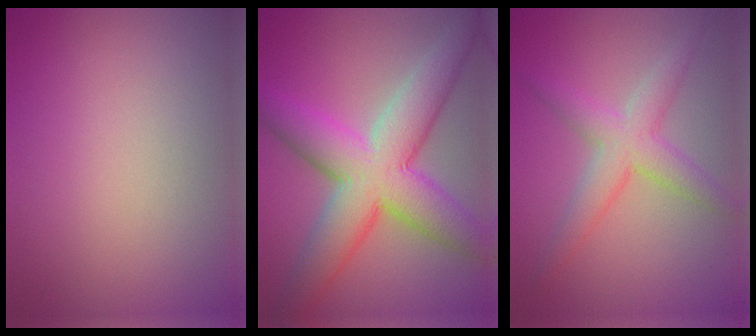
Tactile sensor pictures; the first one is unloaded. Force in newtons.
{"total": 10.2, "press": 10.2, "slide": 0.6}
{"total": 4.1, "press": 4.1, "slide": 0.1}